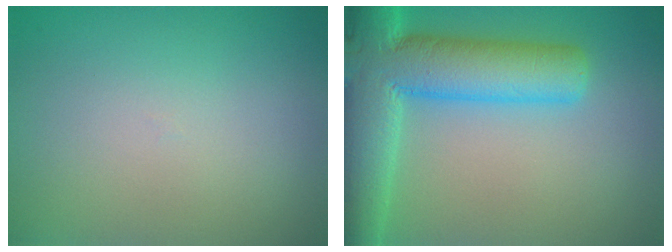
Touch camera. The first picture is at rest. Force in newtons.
{"total": 10.3, "press": 10.3, "slide": 0.5}